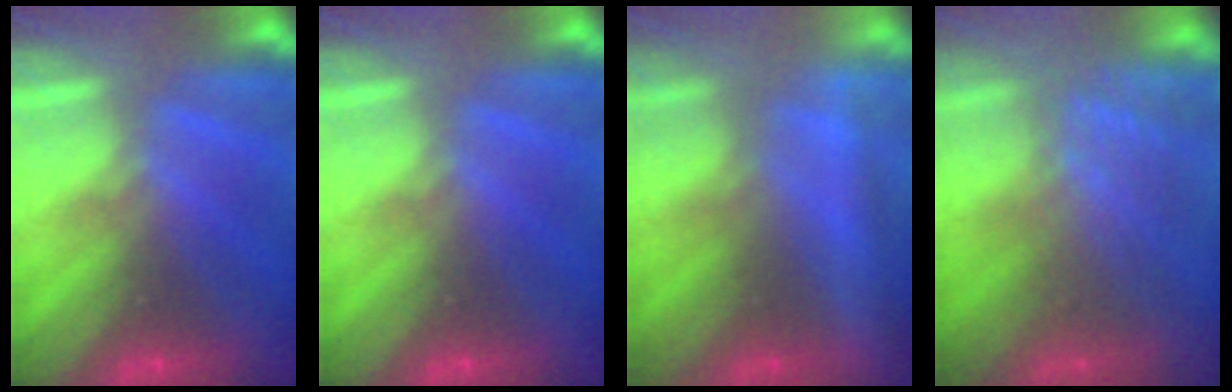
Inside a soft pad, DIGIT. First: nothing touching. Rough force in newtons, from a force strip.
{"total": 0.0}
{"total": 2.3}
{"total": 2.9}